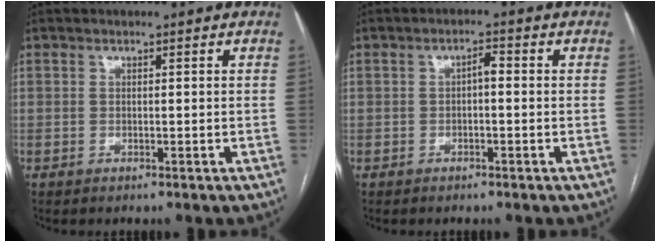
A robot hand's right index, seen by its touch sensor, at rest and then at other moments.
{"total": 1.9, "force": [-0.1, 0.6, 1.8], "torque": [-0.028, 0.007, -0.003]}